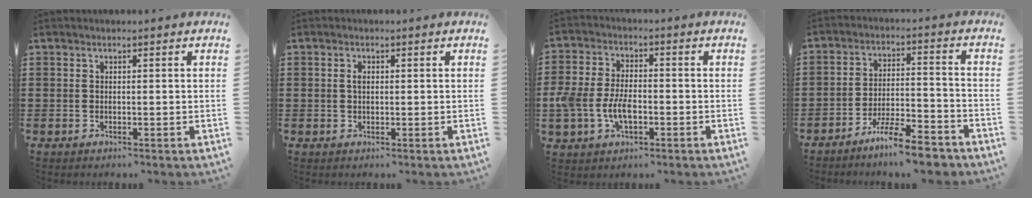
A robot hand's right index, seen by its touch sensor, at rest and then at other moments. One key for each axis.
{"total": 1.3, "fx": 0.2, "fy": 0.6, "fz": 1.1, "tx": -0.022, "ty": 0.004, "tz": 0.003}
{"total": 6.5, "fx": -1.7, "fy": 3.9, "fz": 4.9, "tx": -0.122, "ty": 0.001, "tz": -0.036}
{"total": 8.7, "fx": -7.4, "fy": 0.9, "fz": 4.5, "tx": -0.077, "ty": 0.013, "tz": -0.137}